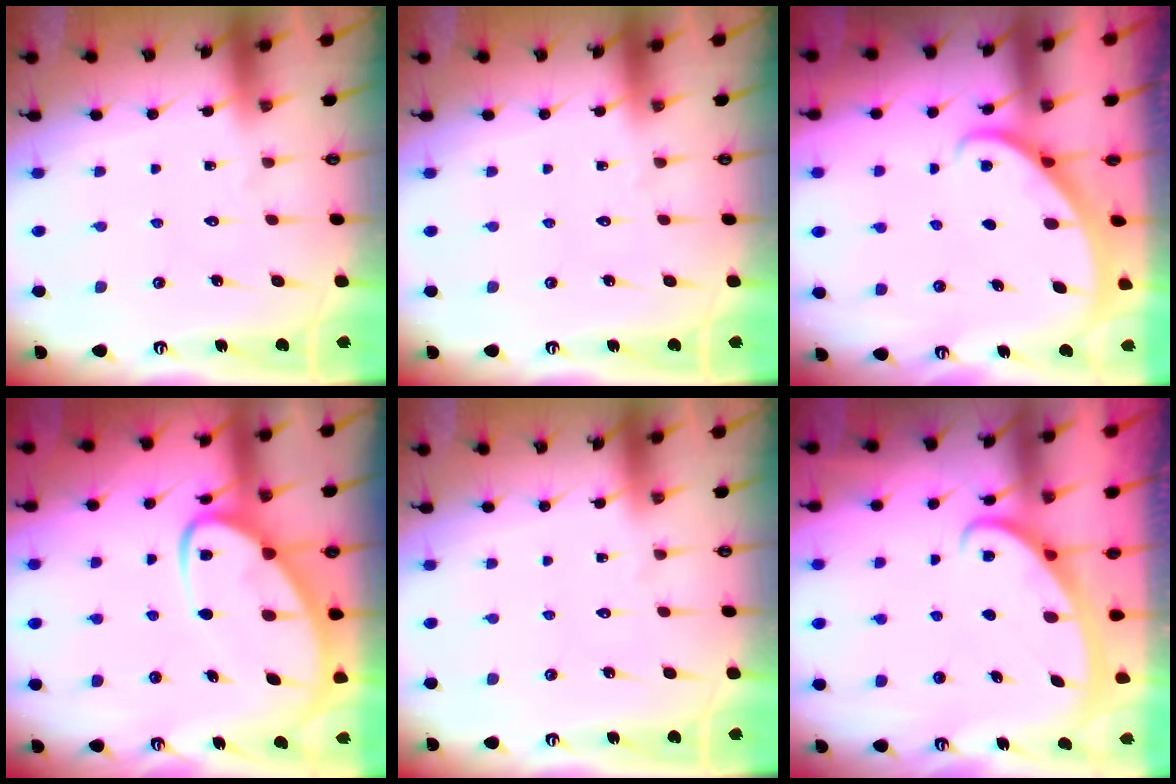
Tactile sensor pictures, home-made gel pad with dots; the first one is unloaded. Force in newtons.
{"total": 0.0}
{"total": 1.8, "press": 1.8, "slide": 0.1}
{"total": 9.7, "press": 9.6, "slide": 1.1}
{"total": 0.0}
{"total": 2.6, "press": 2.6, "slide": 0.4}